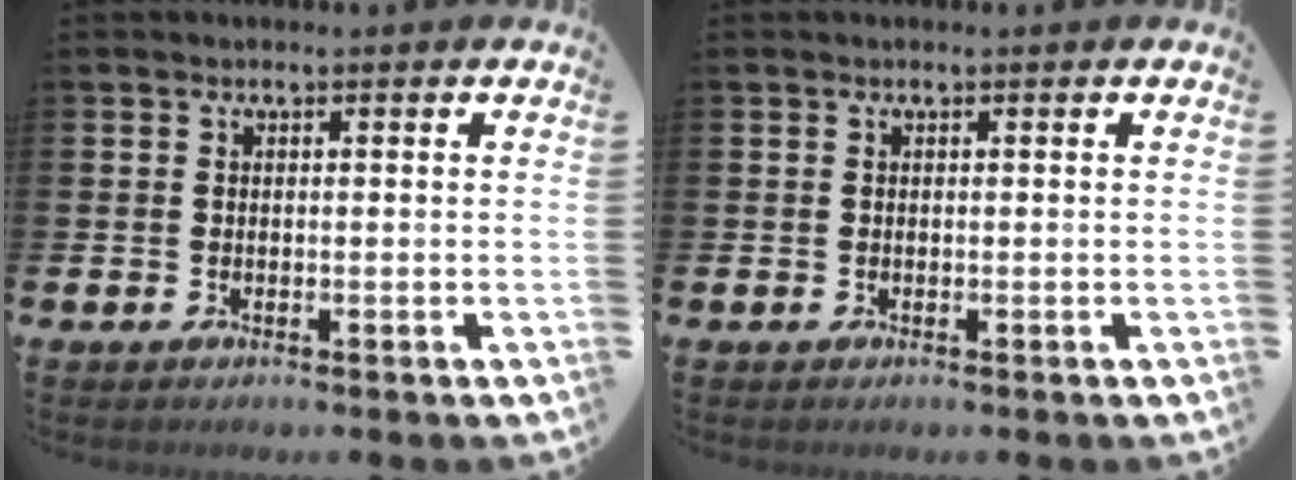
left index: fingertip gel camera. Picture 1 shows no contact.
{"total": 0.0}